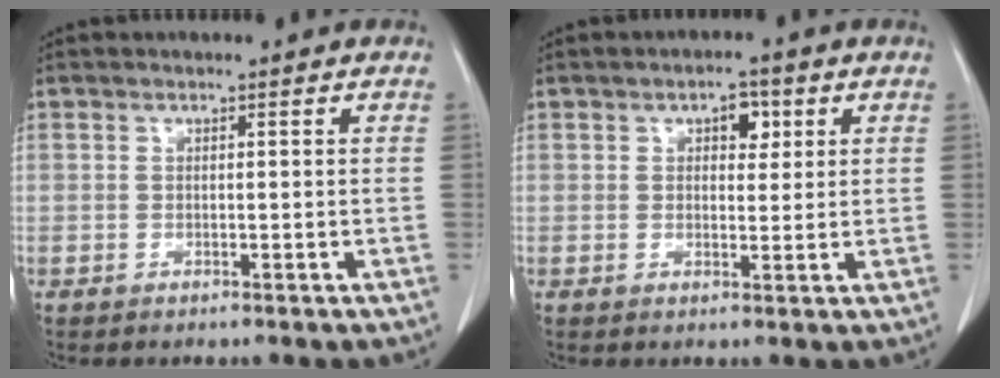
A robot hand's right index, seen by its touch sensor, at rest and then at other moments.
{"total": 3.5, "force": [1.5, 1.9, 2.5], "torque": [-0.036, 0.008, 0.020]}